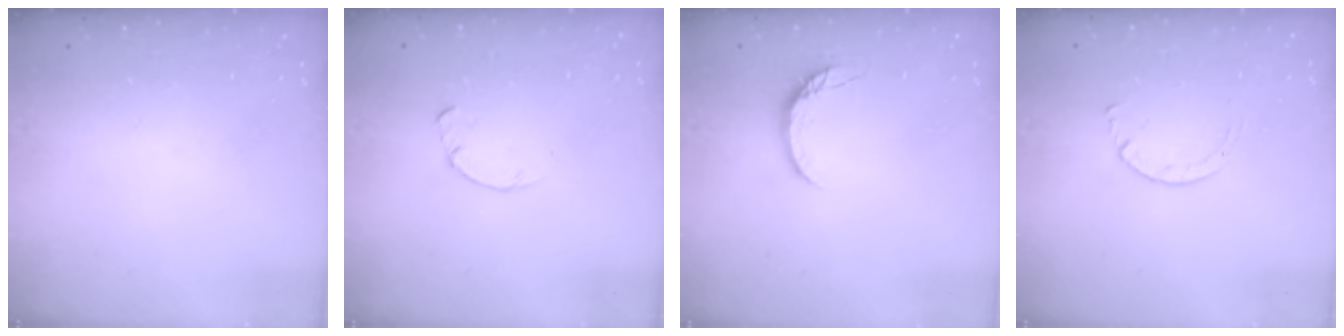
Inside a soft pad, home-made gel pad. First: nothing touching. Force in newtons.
{"total": 2.2, "press": 2.2, "slide": 0.3}
{"total": 5.3, "press": 5.2, "slide": 0.6}
{"total": 1.7, "press": 1.7, "slide": 0.2}